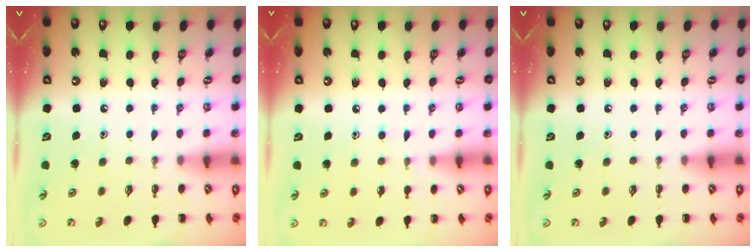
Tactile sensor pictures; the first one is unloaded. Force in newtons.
{"total": 6.6, "press": 6.4, "slide": 1.8}
{"total": 0.0}